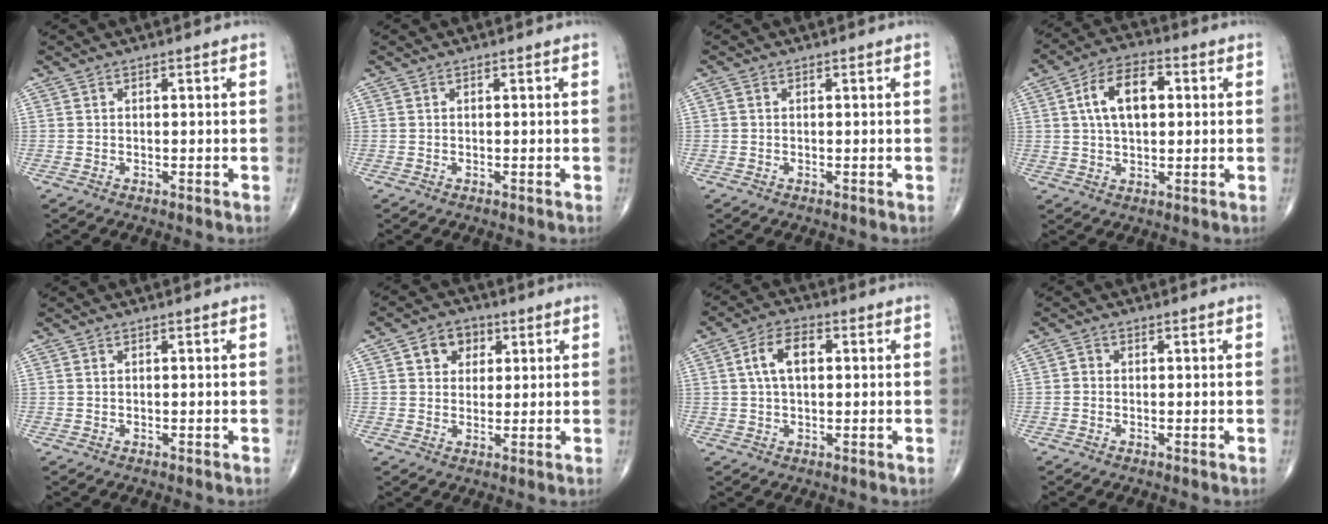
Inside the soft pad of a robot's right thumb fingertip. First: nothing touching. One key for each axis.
{"total": 0.0}
{"total": 0.7, "fx": 0.1, "fy": 0.6, "fz": 0.4, "tx": -0.007, "ty": 0.001, "tz": 0.000}
{"total": 10.7, "fx": 2.1, "fy": 6.1, "fz": 8.5, "tx": -0.140, "ty": 0.016, "tz": 0.032}
{"total": 0.0}
{"total": 6.2, "fx": 2.4, "fy": 5.0, "fz": 2.9, "tx": -0.013, "ty": -0.002, "tz": 0.034}
{"total": 7.3, "fx": 1.5, "fy": 4.2, "fz": 5.8, "tx": -0.102, "ty": 0.014, "tz": 0.024}
{"total": 1.1, "fx": 0.0, "fy": 1.0, "fz": 0.4, "tx": -0.004, "ty": 0.002, "tz": -0.003}